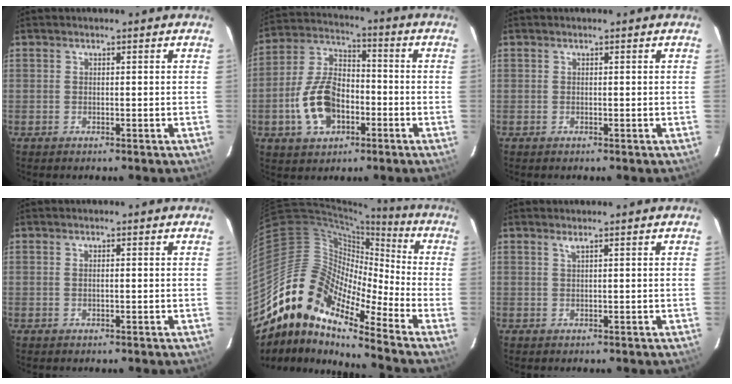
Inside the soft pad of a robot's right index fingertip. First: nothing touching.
{"total": 12.8, "force": [-4.4, 8.0, 8.9], "torque": [-0.187, 0.017, -0.071]}
{"total": 0.0}
{"total": 0.7, "force": [0.0, 0.1, 0.7], "torque": [-0.014, 0.002, -0.001]}
{"total": 14.0, "force": [-10.4, 4.1, 8.5], "torque": [-0.111, 0.001, -0.215]}
{"total": 0.8, "force": [0.5, -0.4, 0.5], "torque": [-0.011, 0.000, 0.007]}